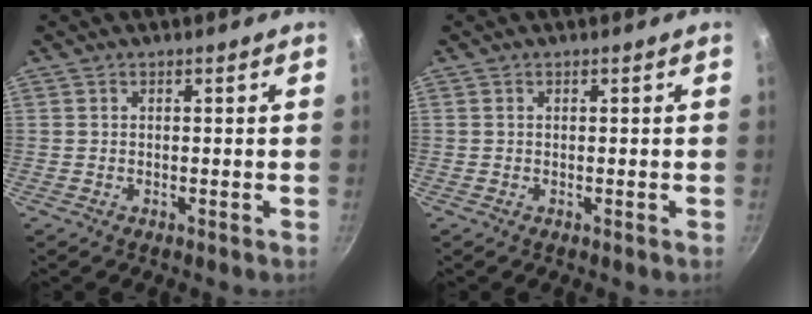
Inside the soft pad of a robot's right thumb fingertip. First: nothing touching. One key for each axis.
{"total": 0.0}